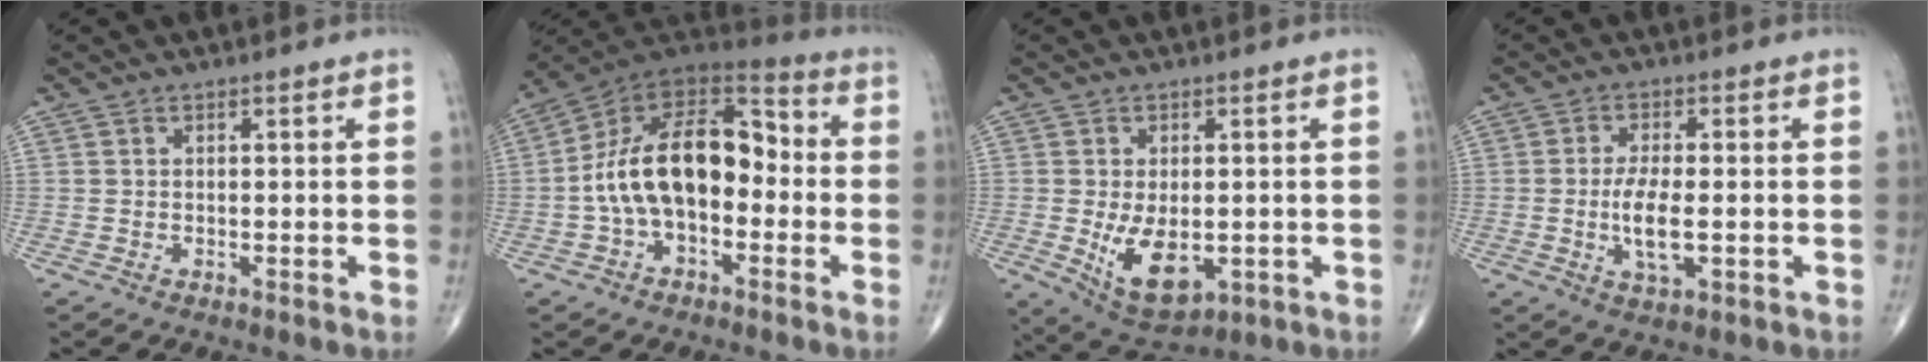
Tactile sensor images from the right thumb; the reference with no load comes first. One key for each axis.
{"total": 18.3, "fx": -2.0, "fy": 10.7, "fz": 14.8, "tx": -0.234, "ty": 0.054, "tz": -0.045}
{"total": 9.8, "fx": -1.7, "fy": 5.5, "fz": 7.9, "tx": -0.118, "ty": -0.014, "tz": -0.009}
{"total": 6.8, "fx": -1.0, "fy": 2.5, "fz": 6.2, "tx": -0.122, "ty": -0.007, "tz": -0.018}